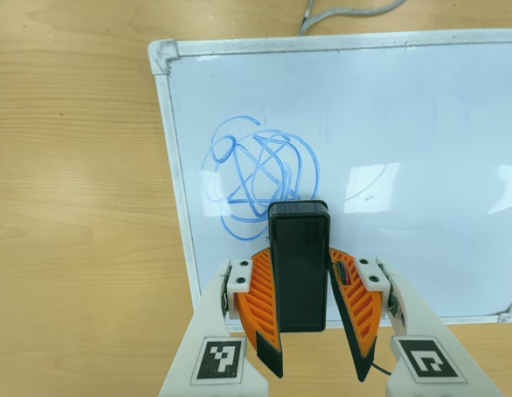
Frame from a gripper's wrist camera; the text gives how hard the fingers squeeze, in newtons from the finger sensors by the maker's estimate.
{"total": 5.3, "left": 5.0, "right": 5.7}